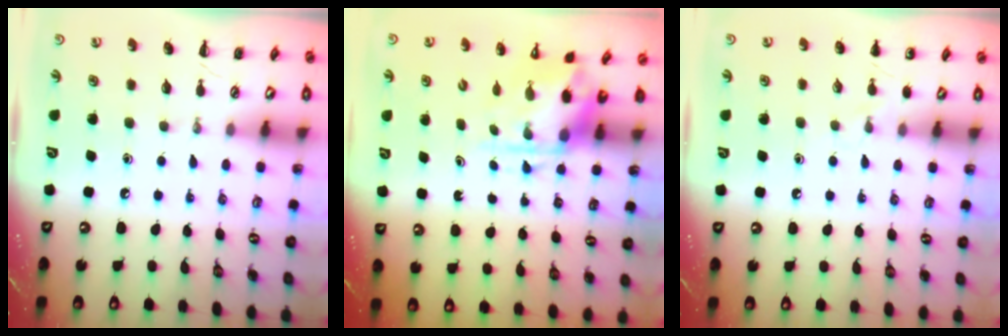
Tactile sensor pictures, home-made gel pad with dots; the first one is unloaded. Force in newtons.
{"total": 3.9, "press": 3.8, "slide": 0.9}
{"total": 3.9, "press": 3.7, "slide": 1.3}